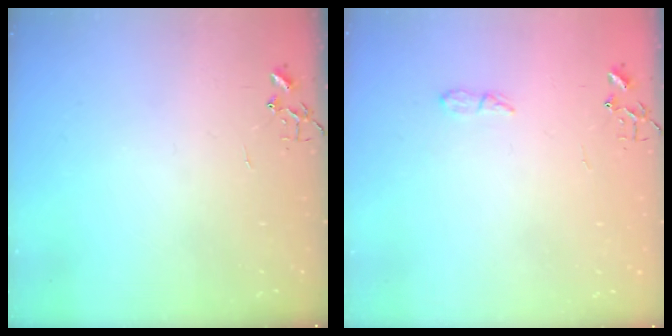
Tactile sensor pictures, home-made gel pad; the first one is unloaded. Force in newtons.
{"total": 4.6, "press": 4.6, "slide": 0.5}